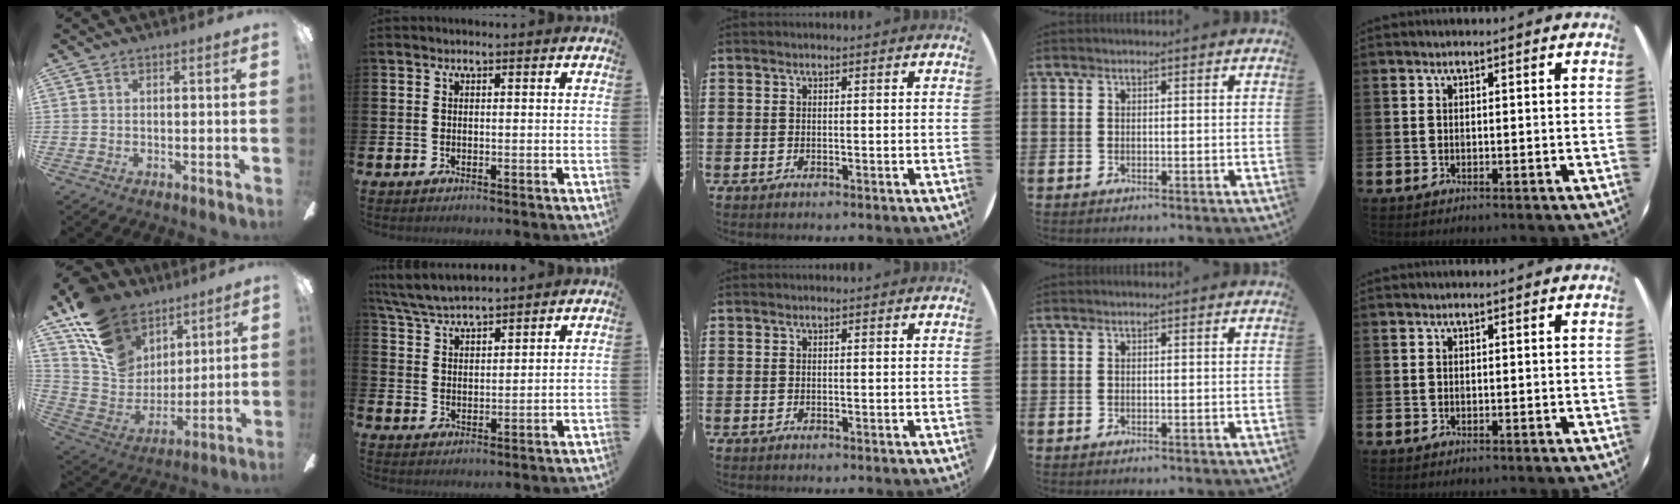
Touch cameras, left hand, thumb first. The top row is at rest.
{"thumb": {"total": 17.7, "force": [11.0, 12.1, 6.7], "torque": [-0.134, -0.058, 0.213]}, "index": {"total": 5.2, "force": [5.0, 0.6, 1.0], "torque": [-0.043, -0.020, 0.092]}}